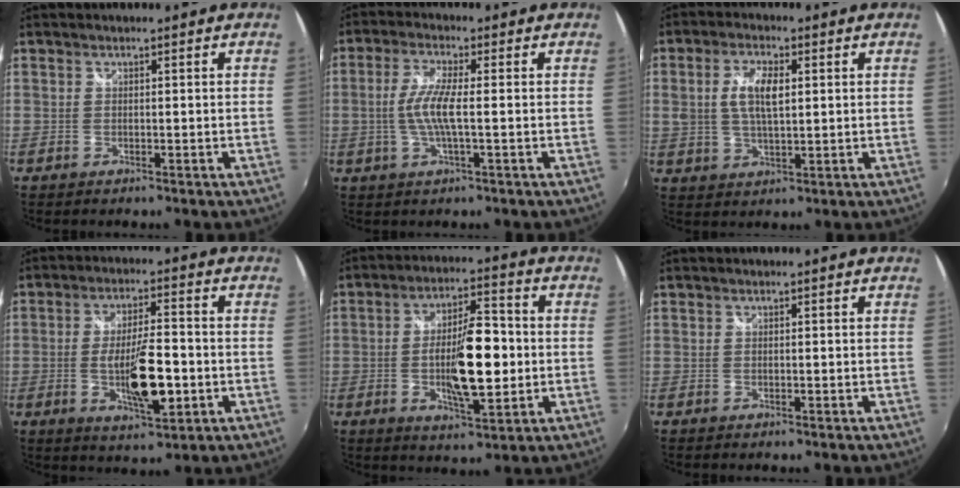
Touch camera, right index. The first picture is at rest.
{"total": 6.3, "force": [-0.7, 0.7, 6.2], "torque": [-0.130, 0.000, -0.013]}
{"total": 7.2, "force": [1.4, 3.1, 6.3], "torque": [-0.123, 0.005, 0.028]}
{"total": 11.4, "force": [-2.6, 3.1, 10.7], "torque": [-0.191, -0.014, -0.039]}
{"total": 13.1, "force": [-1.5, 4.2, 12.4], "torque": [-0.209, 0.000, -0.023]}
{"total": 0.0}